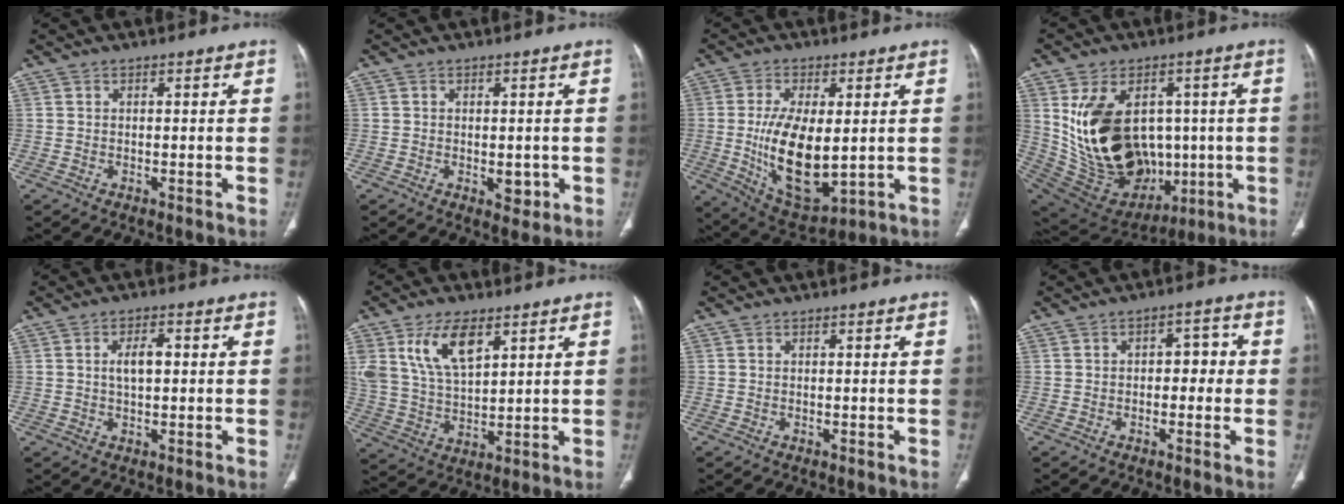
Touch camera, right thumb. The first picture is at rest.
{"total": 3.0, "force": [-0.6, 1.8, 2.3], "torque": [-0.017, -0.003, -0.002]}
{"total": 15.5, "force": [-0.4, 7.3, 13.7], "torque": [-0.237, -0.024, 0.012]}
{"total": 26.0, "force": [0.9, 17.8, 18.9], "torque": [-0.324, -0.001, 0.062]}
{"total": 4.1, "force": [0.5, 2.0, 3.5], "torque": [-0.064, 0.005, 0.010]}
{"total": 11.6, "force": [5.8, 5.7, 8.3], "torque": [-0.151, -0.021, 0.122]}
{"total": 0.0}
{"total": 4.5, "force": [-0.3, 2.9, 3.4], "torque": [-0.022, 0.020, -0.011]}